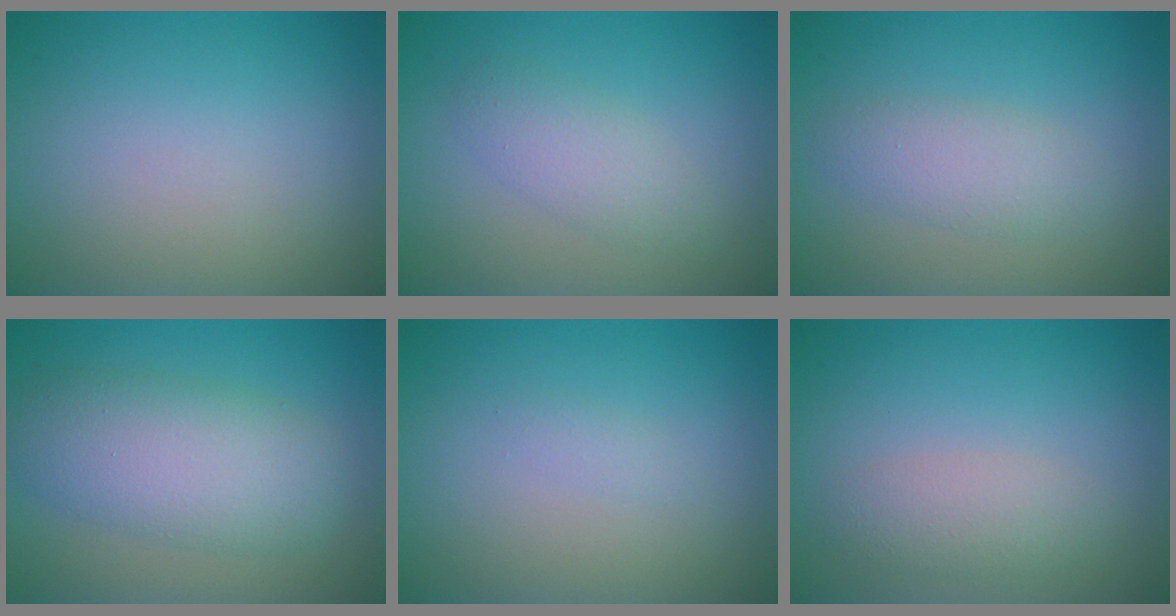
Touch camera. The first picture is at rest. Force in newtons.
{"total": 2.5, "press": 2.5, "slide": 0.1}
{"total": 2.6, "press": 2.6, "slide": 0.1}
{"total": 6.6, "press": 6.6, "slide": 0.1}
{"total": 0.6, "press": 0.6, "slide": 0.0}
{"total": 2.2, "press": 2.2, "slide": 0.1}